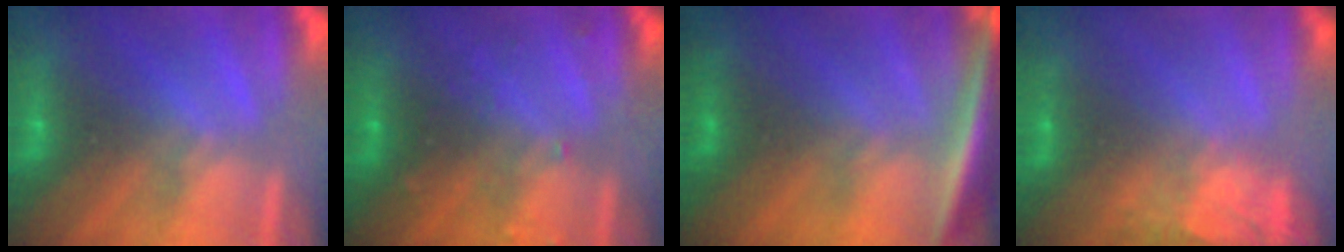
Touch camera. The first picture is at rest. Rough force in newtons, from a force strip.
{"total": 2.9}
{"total": 5.5}
{"total": 7.8}